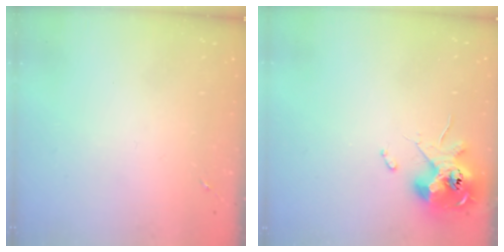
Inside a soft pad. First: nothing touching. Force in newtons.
{"total": 11.4, "press": 11.2, "slide": 1.6}